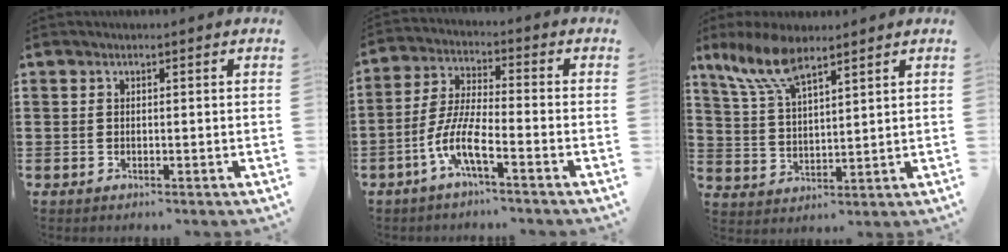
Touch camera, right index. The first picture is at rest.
{"total": 7.2, "force": [-4.1, 1.2, 5.7], "torque": [-0.150, -0.016, -0.088]}
{"total": 8.9, "force": [6.2, 2.8, 5.8], "torque": [-0.136, -0.010, 0.113]}